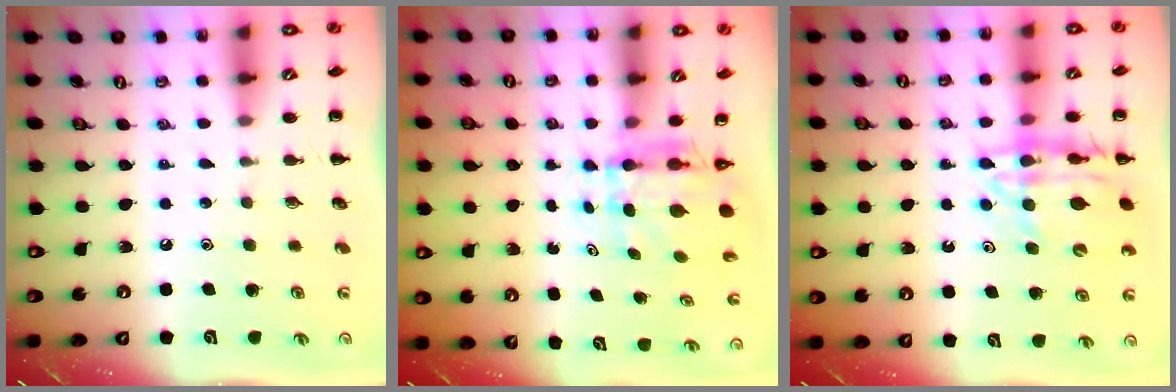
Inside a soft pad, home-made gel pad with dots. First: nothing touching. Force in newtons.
{"total": 4.9, "press": 4.5, "slide": 1.9}
{"total": 14.7, "press": 14.3, "slide": 3.3}